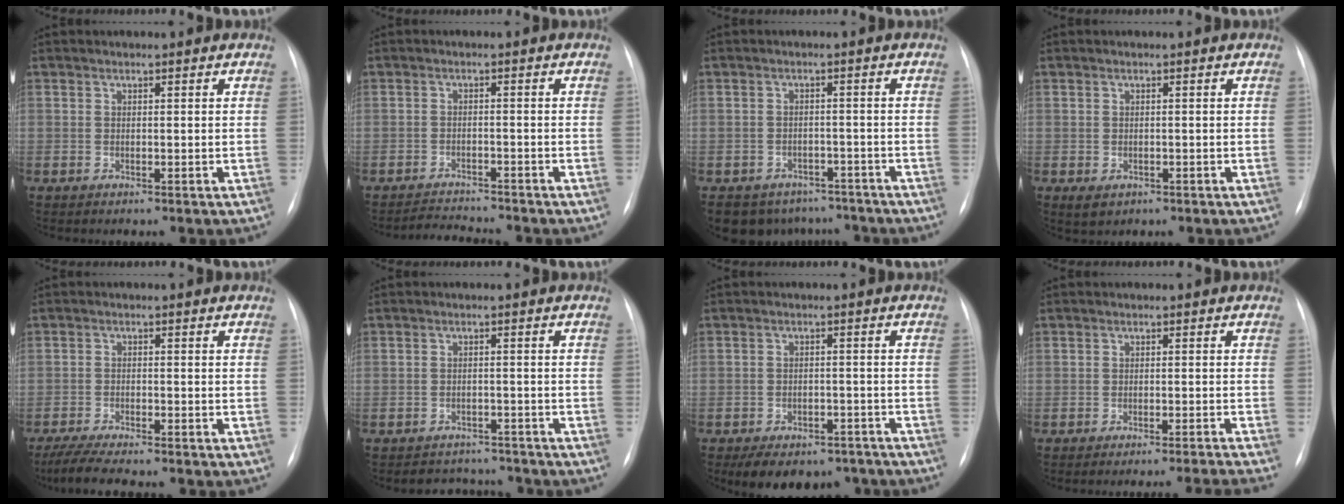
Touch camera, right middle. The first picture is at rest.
{"total": 4.0, "force": [-4.0, -0.2, 0.2], "torque": [-0.007, -0.015, -0.066]}
{"total": 10.1, "force": [-8.4, 5.4, 1.5], "torque": [-0.020, 0.011, -0.102]}
{"total": 2.0, "force": [-0.9, 1.4, 1.1], "torque": [-0.014, -0.001, -0.002]}
{"total": 8.7, "force": [-7.4, 1.0, 4.4], "torque": [-0.074, -0.020, -0.119]}
{"total": 6.1, "force": [-5.7, 2.0, 0.1], "torque": [0.005, 0.012, -0.075]}
{"total": 12.1, "force": [-9.4, 6.3, 4.2], "torque": [-0.059, 0.011, -0.119]}
{"total": 8.1, "force": [-7.4, -2.7, 2.1], "torque": [0.001, -0.014, -0.092]}